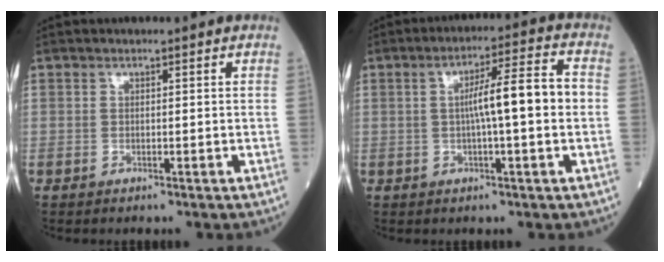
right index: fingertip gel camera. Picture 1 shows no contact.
{"total": 8.3, "force": [-0.2, 0.2, 8.3], "torque": [-0.134, 0.019, -0.007]}